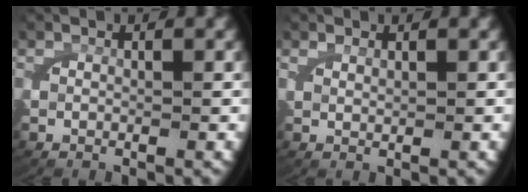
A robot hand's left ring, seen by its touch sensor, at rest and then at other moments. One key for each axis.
{"total": 0.9, "fx": 0.7, "fy": -0.3, "fz": 0.5, "tx": -0.005, "ty": -0.003, "tz": 0.018}